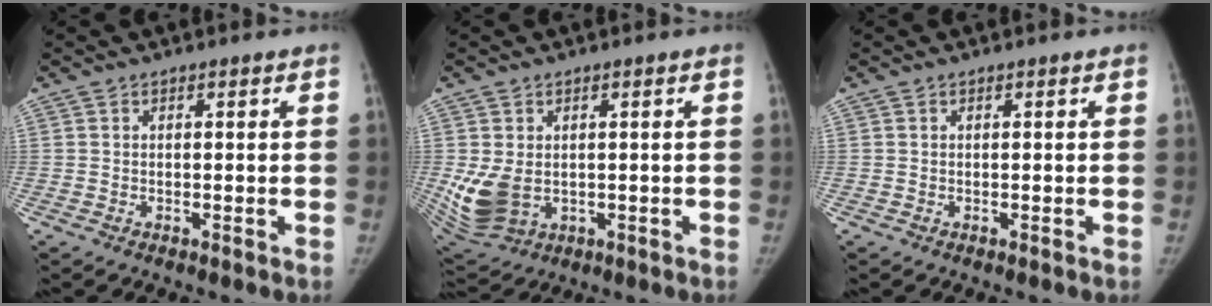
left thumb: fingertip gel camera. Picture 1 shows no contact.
{"total": 8.5, "force": [0.0, 6.1, 6.0], "torque": [-0.123, -0.015, 0.019]}
{"total": 0.0}